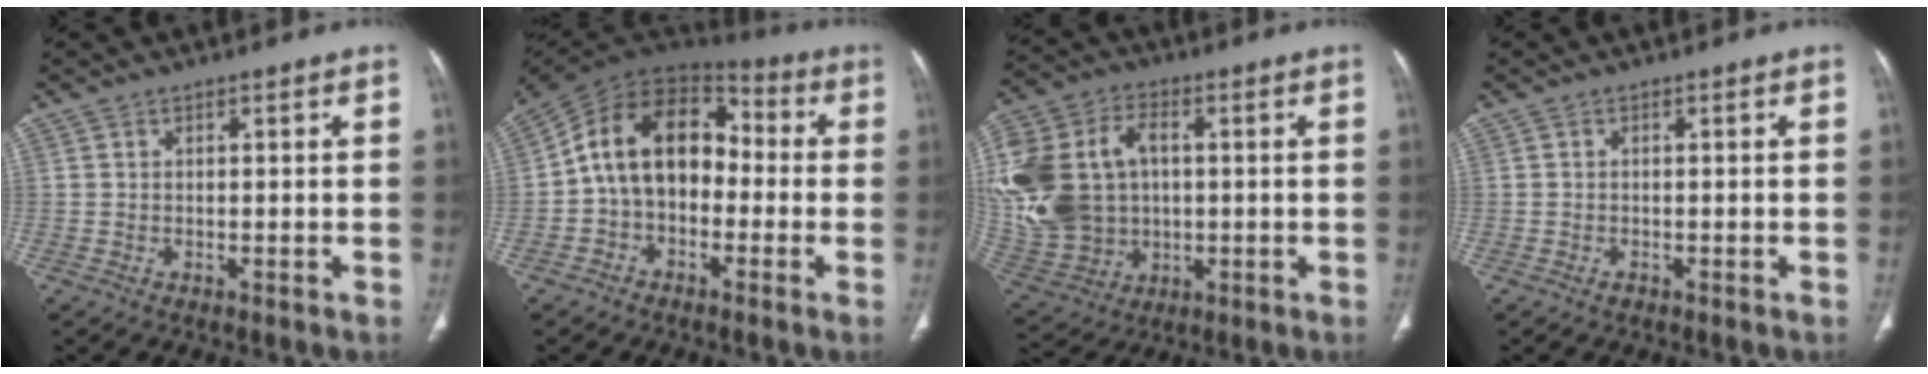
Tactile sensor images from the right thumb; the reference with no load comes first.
{"total": 15.4, "force": [-1.2, 10.9, 10.7], "torque": [-0.154, 0.054, -0.035]}
{"total": 22.8, "force": [1.8, 17.2, 14.9], "torque": [-0.335, 0.021, 0.055]}
{"total": 0.7, "force": [-0.5, 0.5, 0.3], "torque": [-0.004, 0.001, -0.008]}